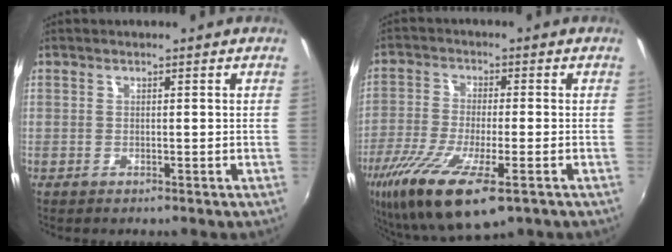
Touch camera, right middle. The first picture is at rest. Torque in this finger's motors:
{"motor_torque": [1.50, -0.64, 0.99, 0.21]}